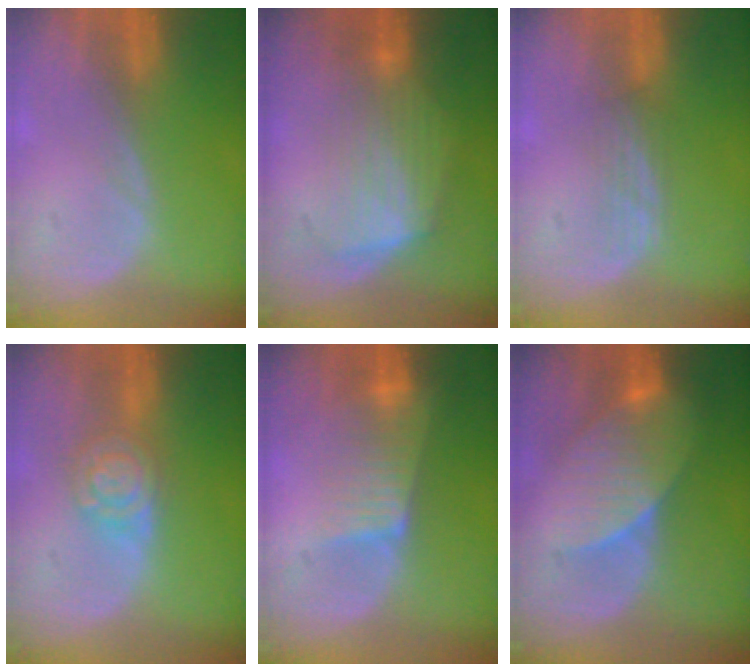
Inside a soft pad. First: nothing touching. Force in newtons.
{"total": 6.4, "press": 6.3, "slide": 1.2}
{"total": 2.4, "press": 2.3, "slide": 0.8}
{"total": 5.5, "press": 5.5, "slide": 0.2}
{"total": 6.4, "press": 5.7, "slide": 3.1}
{"total": 7.3, "press": 7.2, "slide": 1.2}